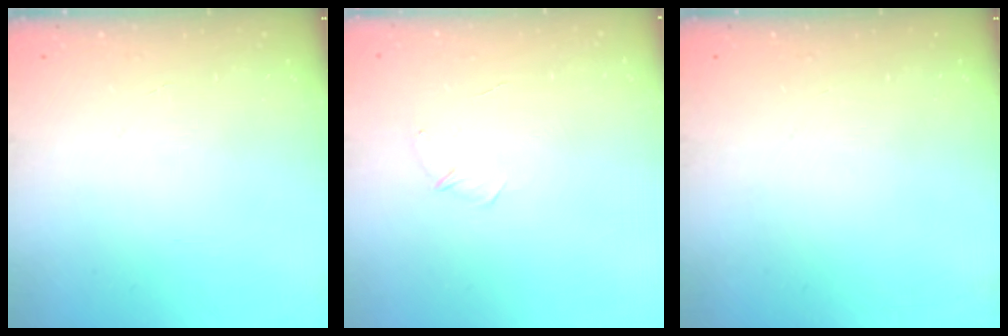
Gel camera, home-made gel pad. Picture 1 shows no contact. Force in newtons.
{"total": 5.0, "press": 4.9, "slide": 1.3}
{"total": 0.0}